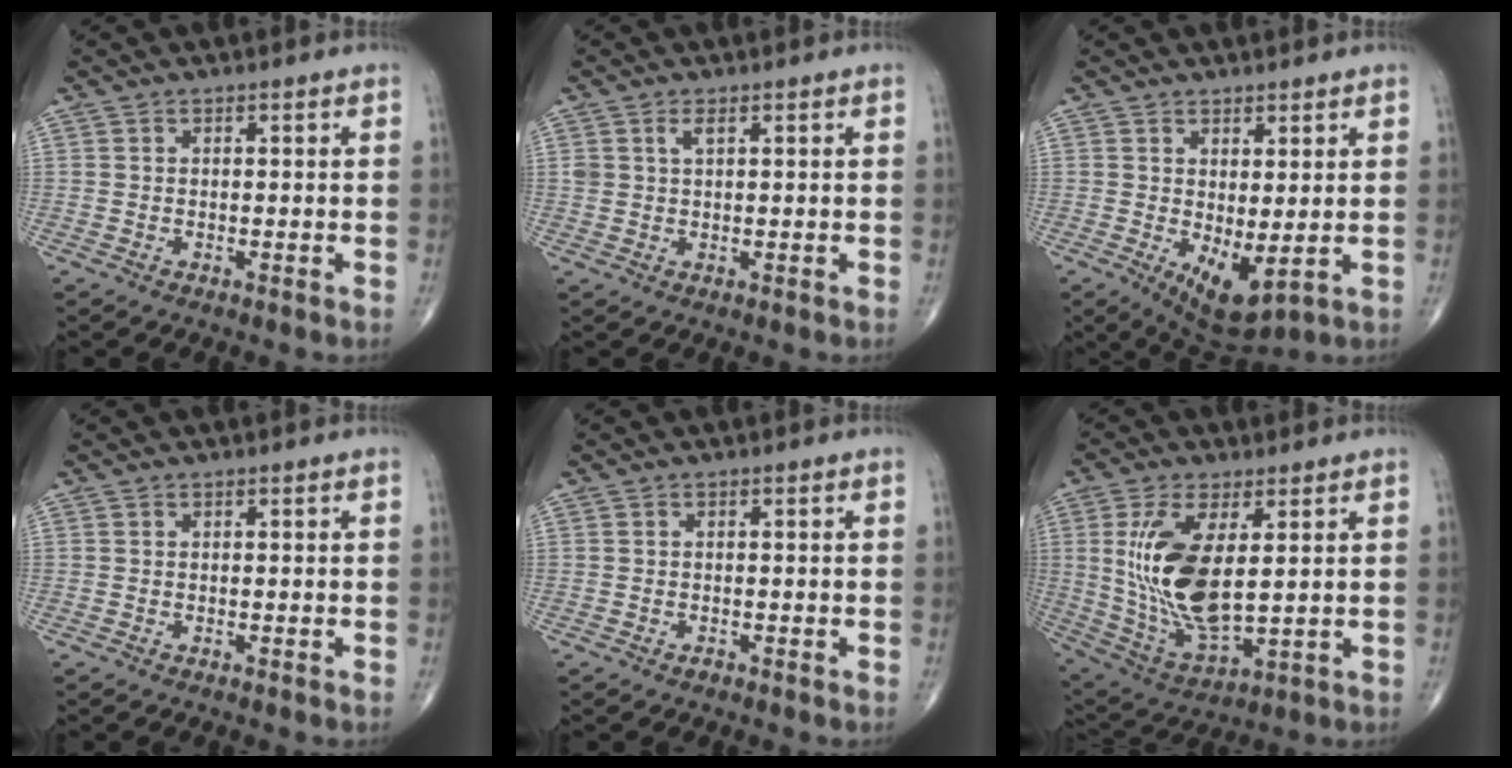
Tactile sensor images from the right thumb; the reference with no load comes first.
{"total": 2.0, "force": [1.0, 0.8, 1.5], "torque": [-0.034, 0.003, 0.023]}
{"total": 7.1, "force": [-0.5, 3.0, 6.5], "torque": [-0.098, -0.015, 0.006]}
{"total": 0.0}
{"total": 0.6, "force": [-0.4, 0.3, 0.3], "torque": [-0.001, 0.001, -0.009]}
{"total": 16.4, "force": [2.7, 7.1, 14.6], "torque": [-0.292, -0.023, 0.068]}